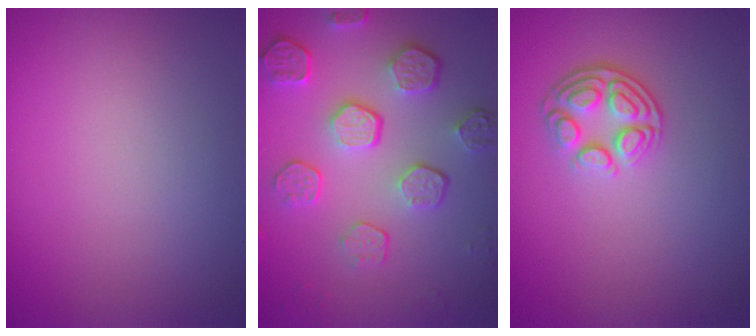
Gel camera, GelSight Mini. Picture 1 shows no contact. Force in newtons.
{"total": 5.8, "press": 4.2, "slide": 3.9}
{"total": 3.1, "press": 2.4, "slide": 1.9}